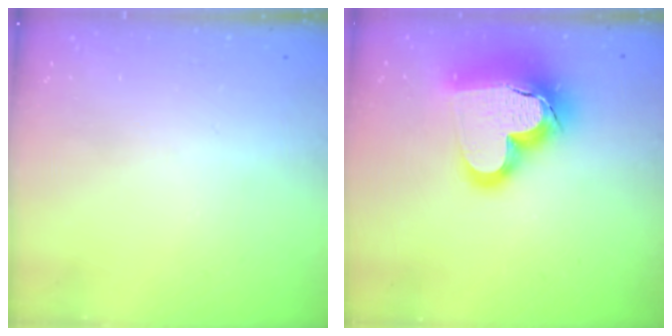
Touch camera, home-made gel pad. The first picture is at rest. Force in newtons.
{"total": 22.8, "press": 22.6, "slide": 2.2}